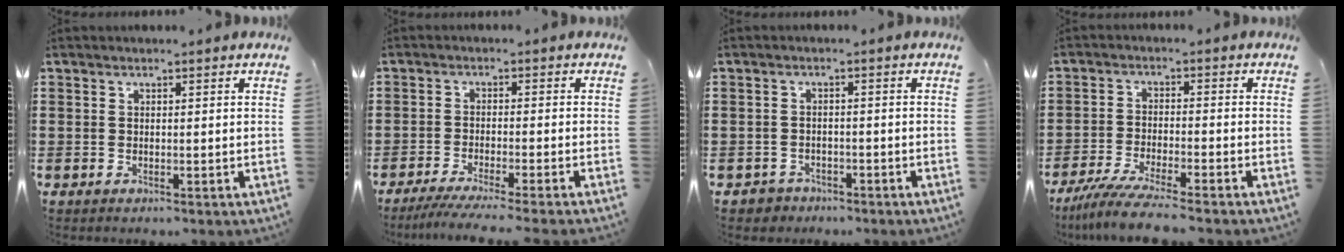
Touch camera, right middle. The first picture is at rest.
{"total": 3.6, "force": [-3.1, -0.4, 1.8], "torque": [-0.037, -0.012, -0.060]}
{"total": 1.7, "force": [-1.5, 0.7, -0.2], "torque": [-0.004, 0.000, -0.035]}
{"total": 5.8, "force": [-5.1, -0.2, 2.7], "torque": [-0.064, -0.021, -0.099]}